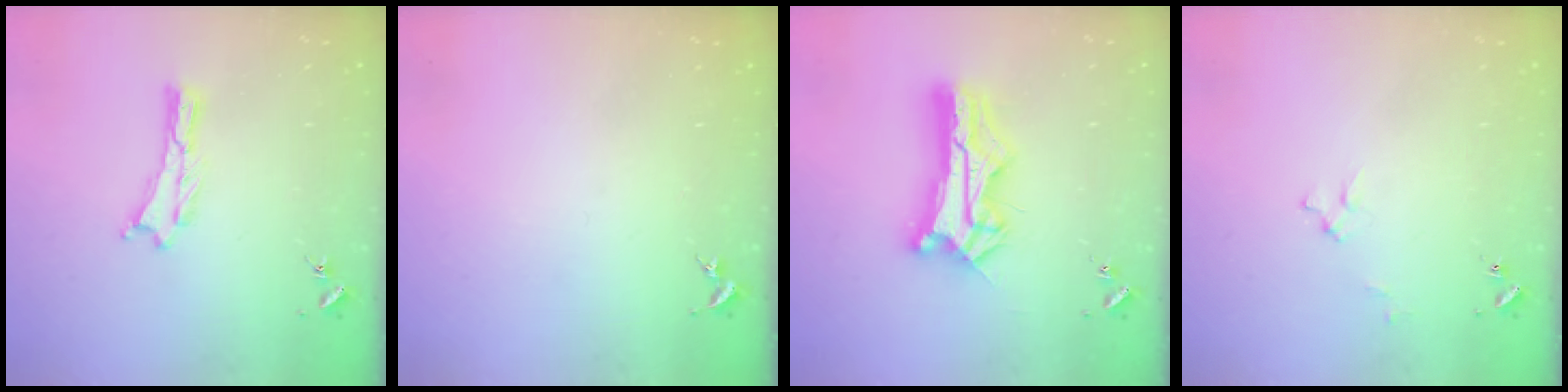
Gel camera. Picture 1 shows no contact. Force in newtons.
{"total": 0.0}
{"total": 11.6, "press": 11.6, "slide": 1.0}
{"total": 3.0, "press": 3.0, "slide": 0.2}